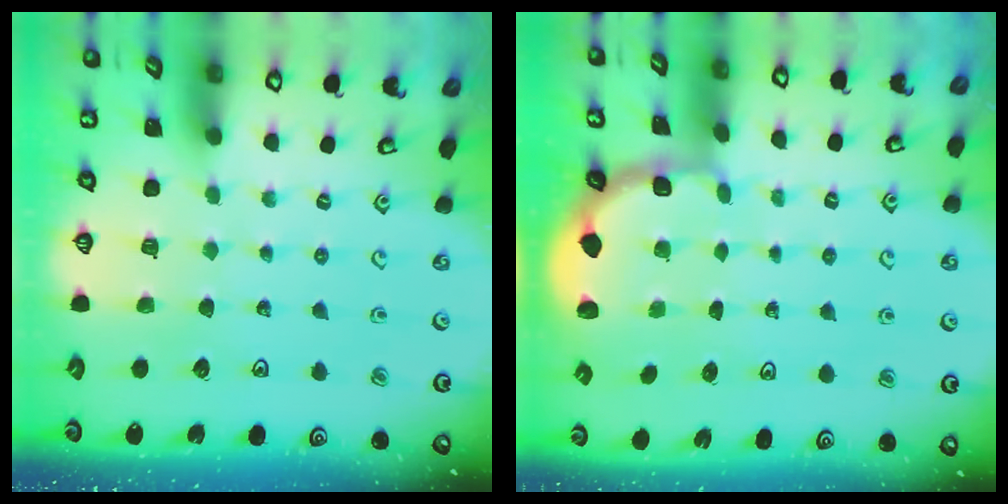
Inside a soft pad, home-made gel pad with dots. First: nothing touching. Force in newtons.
{"total": 1.8, "press": 1.6, "slide": 0.8}